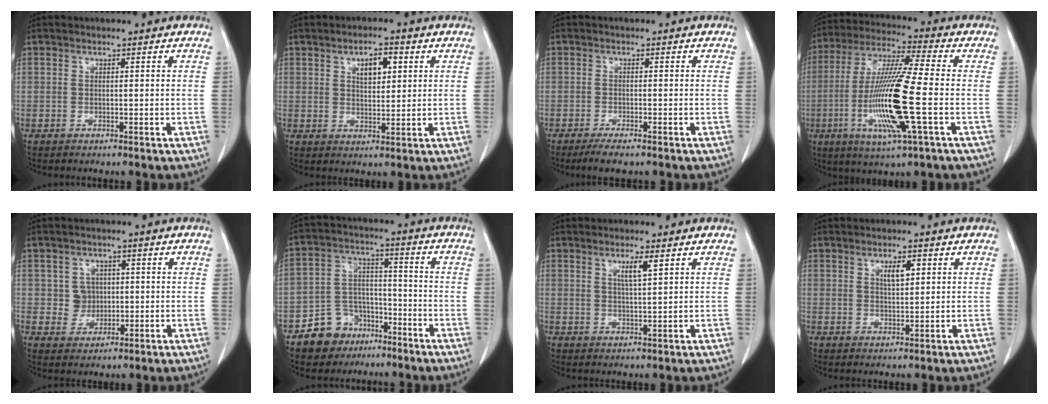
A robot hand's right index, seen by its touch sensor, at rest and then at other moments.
{"total": 4.8, "force": [2.0, 1.9, 3.9], "torque": [-0.064, 0.002, 0.034]}
{"total": 3.6, "force": [-2.6, 0.6, 2.4], "torque": [-0.039, -0.008, -0.042]}
{"total": 16.2, "force": [-3.5, 0.3, 15.8], "torque": [-0.322, -0.014, -0.069]}
{"total": 3.7, "force": [0.5, 3.5, 0.9], "torque": [-0.002, 0.009, 0.015]}
{"total": 8.9, "force": [-5.6, 6.6, 2.1], "torque": [-0.041, 0.022, -0.090]}
{"total": 3.3, "force": [1.6, 0.0, 2.8], "torque": [-0.054, -0.003, 0.029]}
{"total": 3.1, "force": [1.3, 0.9, 2.7], "torque": [-0.047, -0.001, 0.024]}